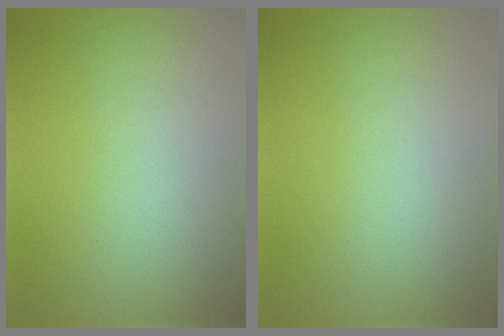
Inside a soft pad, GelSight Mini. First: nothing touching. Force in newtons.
{"total": 0.0}